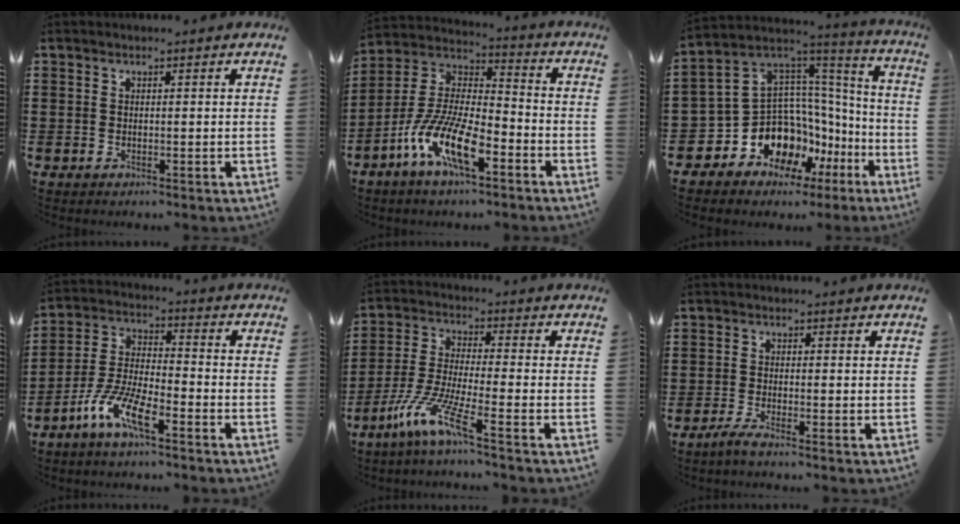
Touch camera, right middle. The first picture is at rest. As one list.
[{"total": 12.0, "force": [-7.3, 3.7, 8.8], "torque": [-0.206, -0.009, -0.150]}, {"total": 11.8, "force": [-5.8, 9.1, 4.8], "torque": [-0.150, -0.018, -0.104]}, {"total": 8.7, "force": [-6.0, 1.9, 6.0], "torque": [-0.142, -0.010, -0.119]}, {"total": 9.1, "force": [-6.0, 0.8, 6.7], "torque": [-0.156, -0.017, -0.122]}, {"total": 2.2, "force": [-1.7, 0.0, 1.3], "torque": [-0.030, -0.001, -0.036]}]